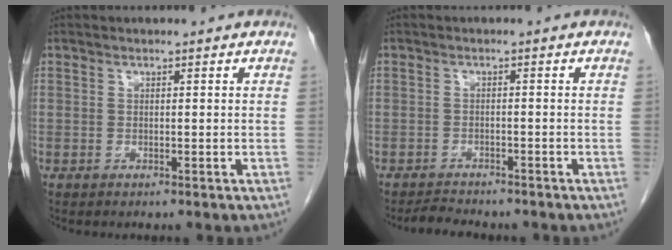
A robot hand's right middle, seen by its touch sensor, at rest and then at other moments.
{"total": 3.5, "force": [-3.3, 0.7, 0.9], "torque": [-0.022, -0.011, -0.052]}